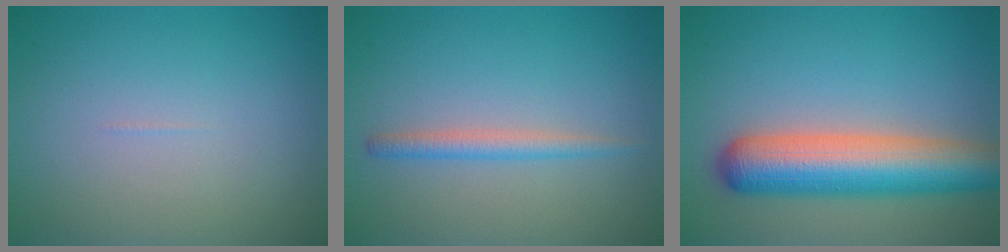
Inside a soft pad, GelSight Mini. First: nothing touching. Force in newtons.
{"total": 1.8, "press": 1.8, "slide": 0.1}
{"total": 8.4, "press": 8.4, "slide": 0.4}